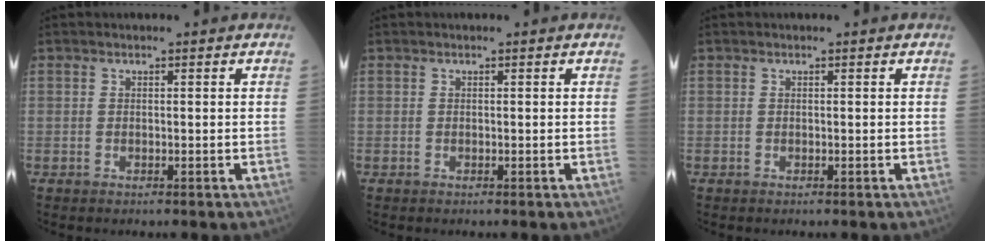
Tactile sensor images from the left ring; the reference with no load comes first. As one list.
[{"total": 0.0}, {"total": 0.0}]